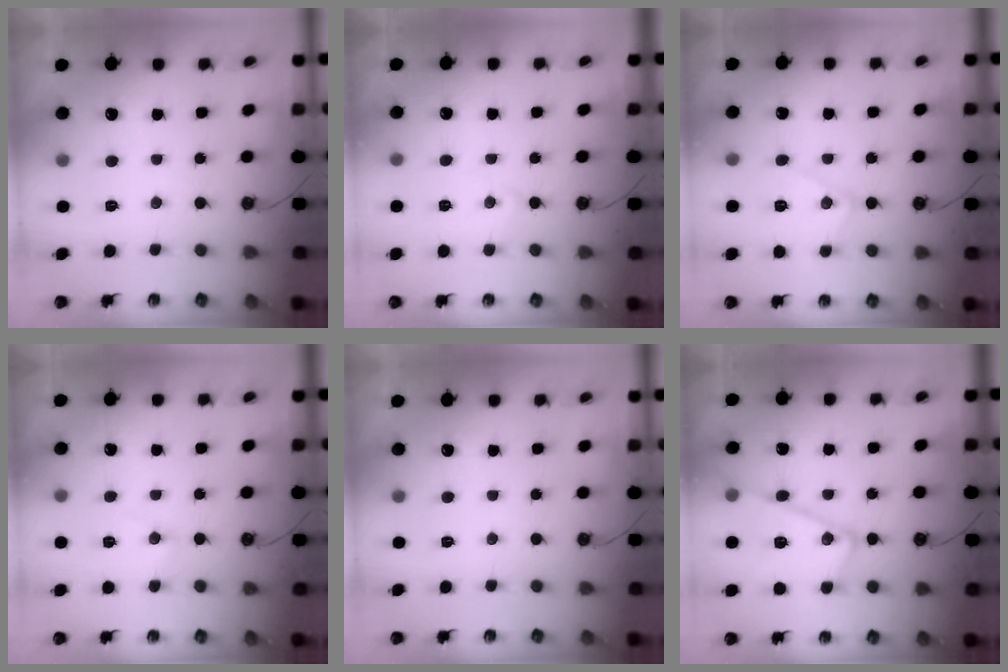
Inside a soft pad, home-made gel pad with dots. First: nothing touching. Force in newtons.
{"total": 4.4, "press": 4.4, "slide": 0.6}
{"total": 10.1, "press": 10.0, "slide": 0.6}
{"total": 7.2, "press": 7.2, "slide": 0.5}
{"total": 0.0}
{"total": 16.9, "press": 16.9, "slide": 1.3}